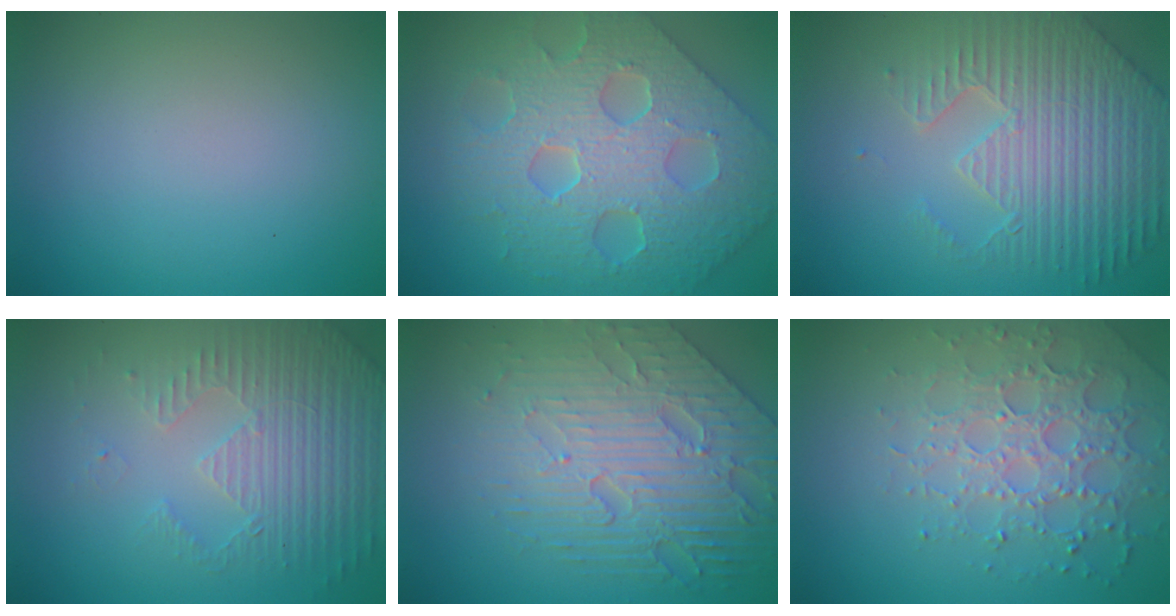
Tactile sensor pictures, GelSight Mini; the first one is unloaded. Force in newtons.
{"total": 7.9, "press": 6.5, "slide": 4.4}
{"total": 7.0, "press": 5.4, "slide": 4.4}
{"total": 5.1, "press": 3.5, "slide": 3.8}
{"total": 8.1, "press": 5.6, "slide": 5.9}
{"total": 3.9, "press": 3.9, "slide": 0.6}